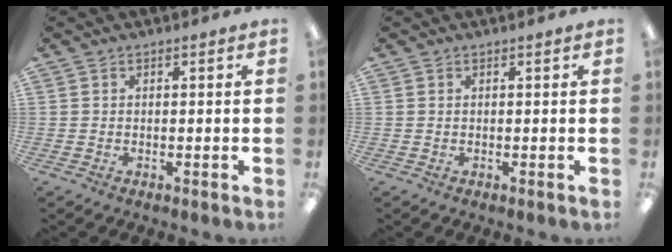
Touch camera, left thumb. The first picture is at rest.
{"total": 0.0}